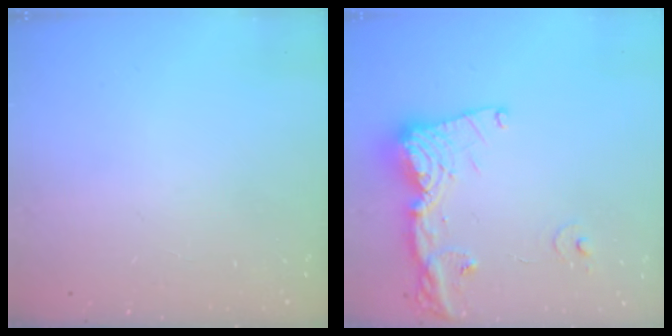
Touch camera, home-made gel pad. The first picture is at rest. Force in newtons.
{"total": 16.5, "press": 16.4, "slide": 2.1}